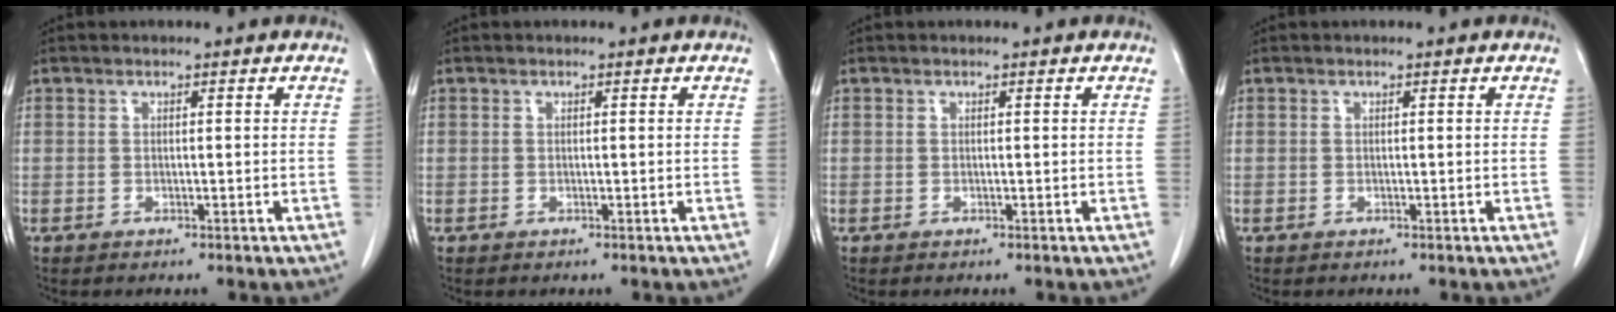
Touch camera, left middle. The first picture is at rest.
{"total": 0.0}
{"total": 0.0}
{"total": 0.0}